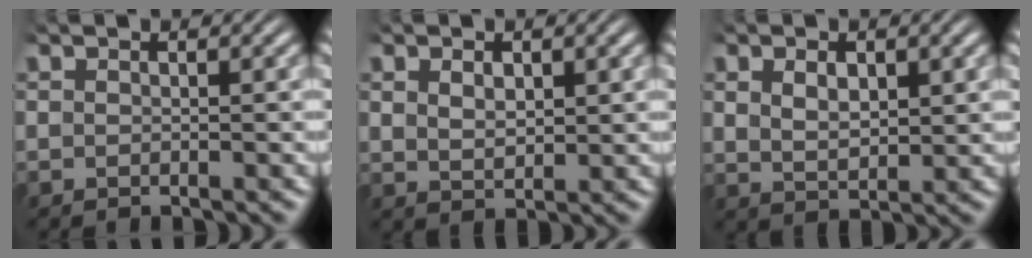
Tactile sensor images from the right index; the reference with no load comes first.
{"total": 1.7, "force": [0.7, 0.8, 1.3], "torque": [-0.026, -0.013, 0.028]}
{"total": 2.7, "force": [0.7, 1.5, 2.1], "torque": [-0.040, -0.014, 0.025]}